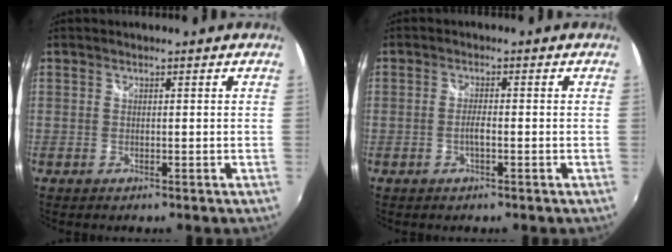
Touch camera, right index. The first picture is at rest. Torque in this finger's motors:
{"motor_torque": [0.30, -0.19, 0.14, 0.04]}